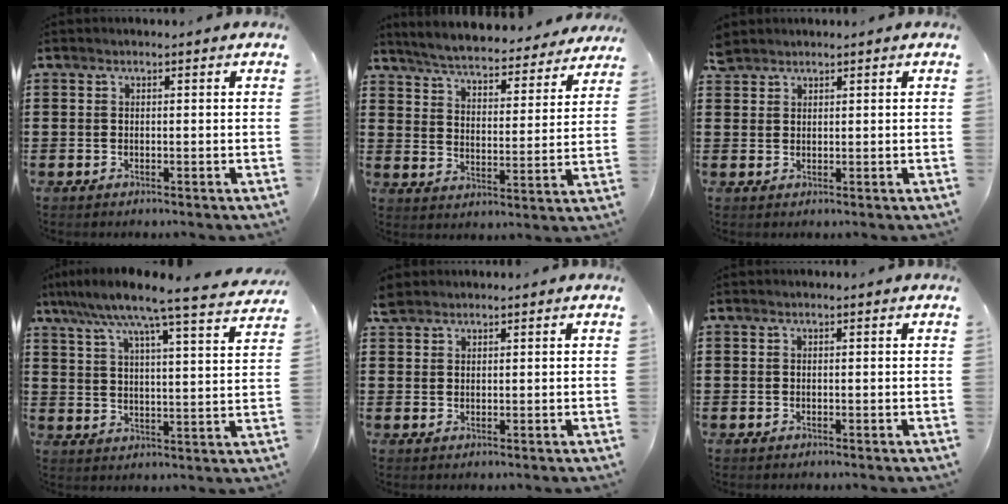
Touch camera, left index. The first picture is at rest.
{"total": 5.2, "force": [5.1, -0.2, 0.9], "torque": [-0.045, -0.041, 0.085]}
{"total": 2.0, "force": [1.9, 0.7, 0.2], "torque": [-0.008, 0.002, 0.038]}
{"total": 8.1, "force": [6.9, -0.3, 4.1], "torque": [-0.107, -0.041, 0.112]}
{"total": 2.1, "force": [1.9, 0.9, 0.5], "torque": [-0.015, 0.005, 0.037]}
{"total": 0.0}